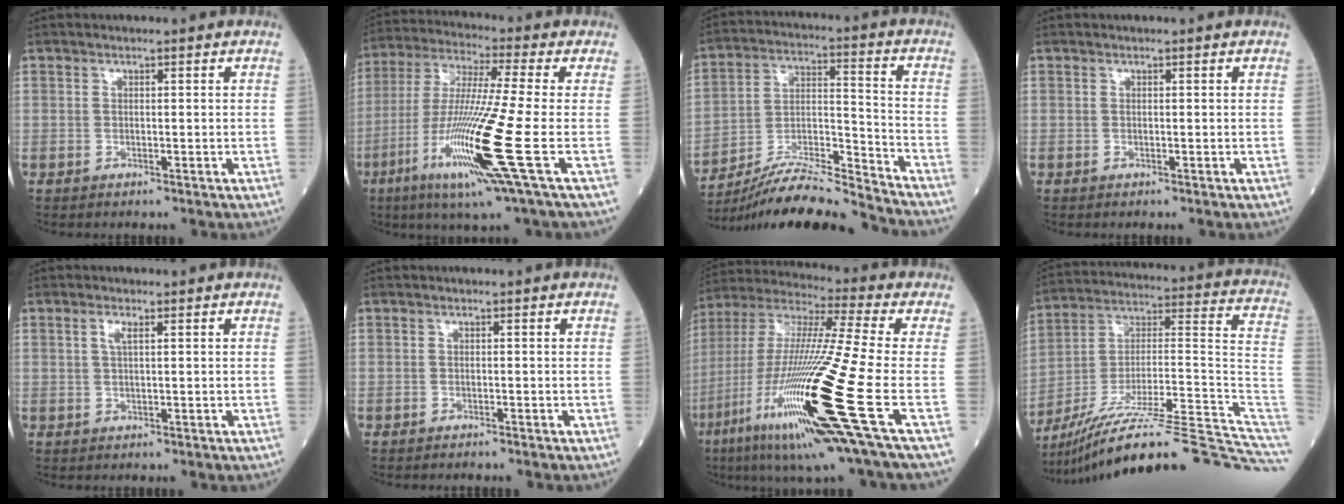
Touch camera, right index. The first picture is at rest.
{"total": 17.1, "force": [-5.7, -1.3, 16.1], "torque": [-0.332, -0.034, -0.116]}
{"total": 15.4, "force": [-14.7, -1.0, 4.3], "torque": [-0.076, 0.017, -0.264]}
{"total": 0.0}
{"total": 1.6, "force": [0.7, 0.3, 1.4], "torque": [-0.034, 0.002, 0.012]}
{"total": 0.8, "force": [-0.8, -0.1, 0.2], "torque": [-0.003, -0.001, -0.013]}
{"total": 25.4, "force": [-9.0, 0.0, 23.7], "torque": [-0.470, -0.051, -0.169]}
{"total": 31.7, "force": [-25.4, 1.9, 18.8], "torque": [-0.190, 0.008, -0.379]}